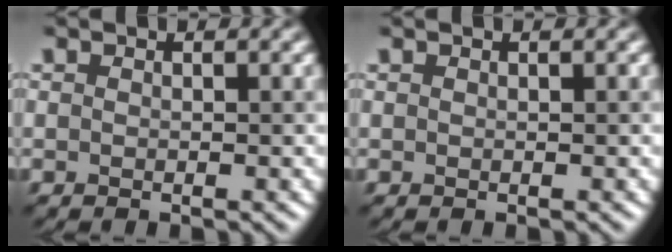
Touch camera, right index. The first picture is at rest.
{"total": 0.0}